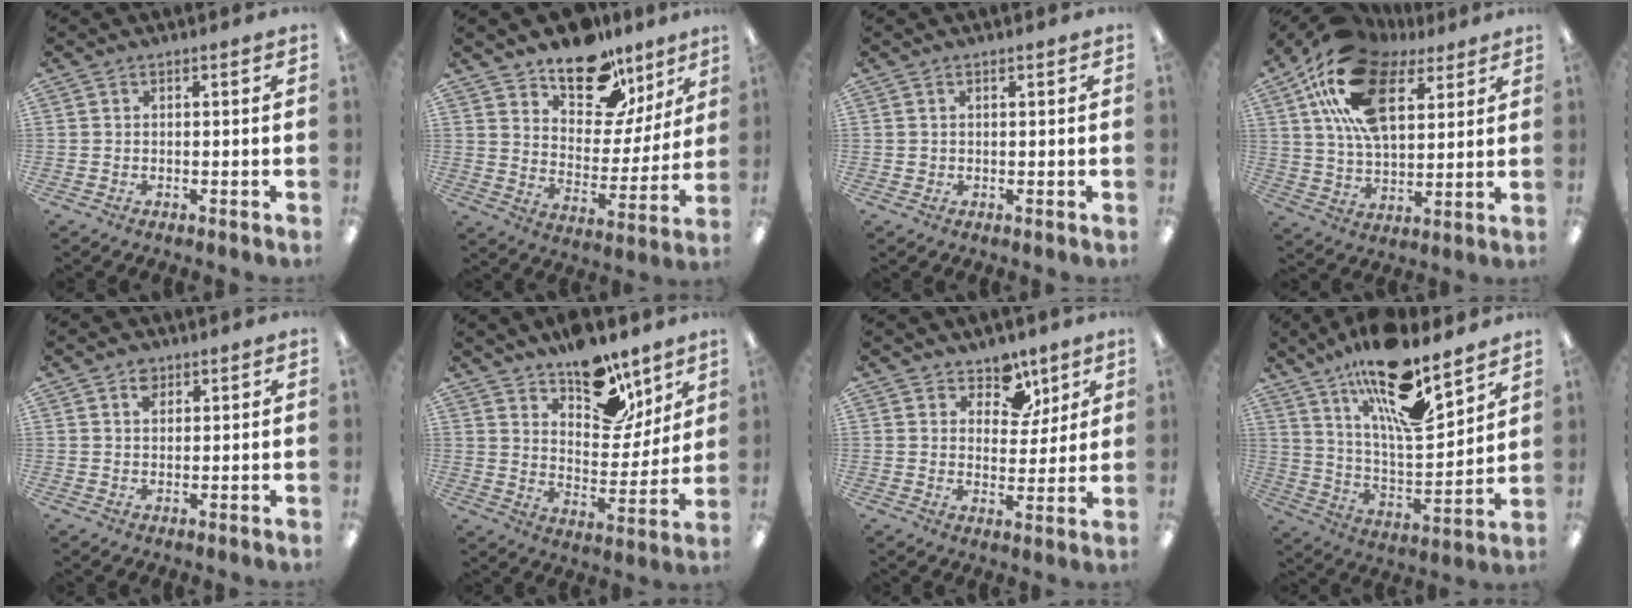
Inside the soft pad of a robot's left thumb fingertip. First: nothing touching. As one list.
[{"total": 15.7, "force": [11.9, 8.1, 6.1], "torque": [-0.091, -0.087, 0.215]}, {"total": 0.8, "force": [0.3, 0.7, 0.0], "torque": [-0.002, 0.003, 0.006]}, {"total": 21.9, "force": [11.2, 11.6, 14.8], "torque": [-0.281, -0.030, 0.198]}, {"total": 2.7, "force": [1.9, 1.6, 1.1], "torque": [-0.009, -0.006, 0.032]}, {"total": 14.1, "force": [11.0, 6.9, 5.5], "torque": [-0.071, -0.082, 0.198]}, {"total": 8.1, "force": [5.9, 5.3, 2.0], "torque": [-0.022, -0.039, 0.106]}, {"total": 19.9, "force": [13.7, 6.4, 12.9], "torque": [-0.220, -0.082, 0.230]}]